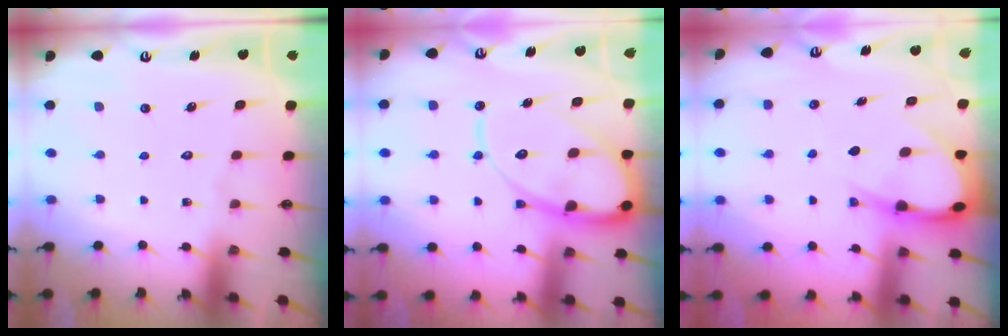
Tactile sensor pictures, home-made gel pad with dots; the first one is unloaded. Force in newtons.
{"total": 15.9, "press": 15.8, "slide": 1.7}
{"total": 8.3, "press": 8.2, "slide": 0.9}